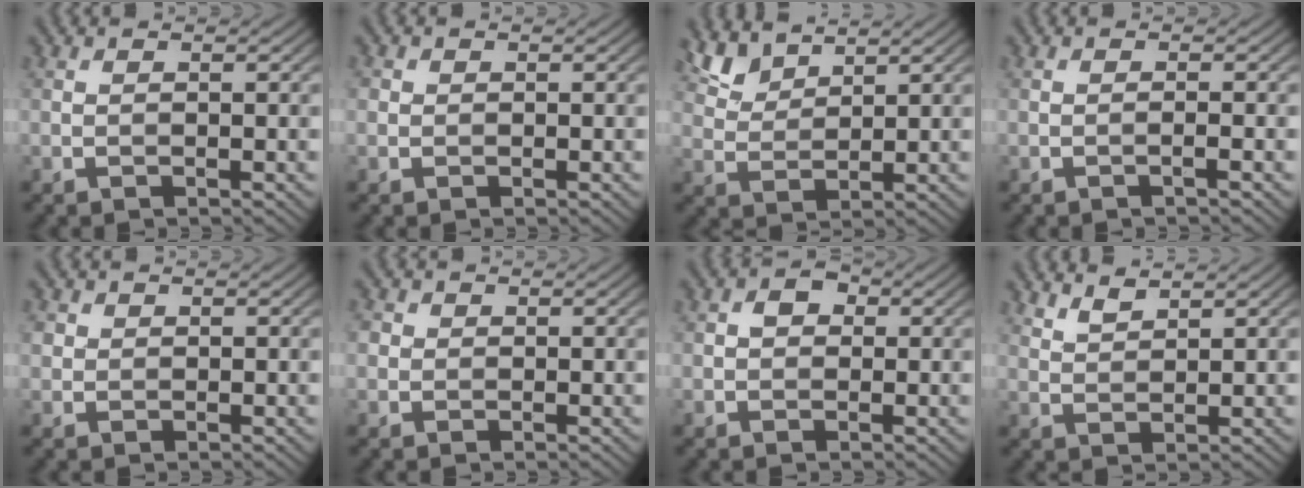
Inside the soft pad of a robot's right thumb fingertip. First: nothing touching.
{"total": 1.0, "force": [0.2, 0.9, 0.2], "torque": [-0.003, -0.001, 0.002]}
{"total": 5.0, "force": [4.1, 1.9, 2.3], "torque": [-0.063, 0.006, 0.091]}
{"total": 0.8, "force": [-0.3, -0.1, 0.7], "torque": [-0.011, 0.005, -0.011]}
{"total": 1.4, "force": [0.4, 1.3, 0.4], "torque": [-0.010, 0.000, 0.006]}
{"total": 1.8, "force": [0.4, 1.7, 0.5], "torque": [-0.015, 0.001, 0.001]}
{"total": 2.2, "force": [0.2, 1.8, 1.2], "torque": [-0.023, 0.002, -0.003]}
{"total": 2.7, "force": [2.3, 0.5, 1.2], "torque": [-0.026, -0.001, 0.054]}